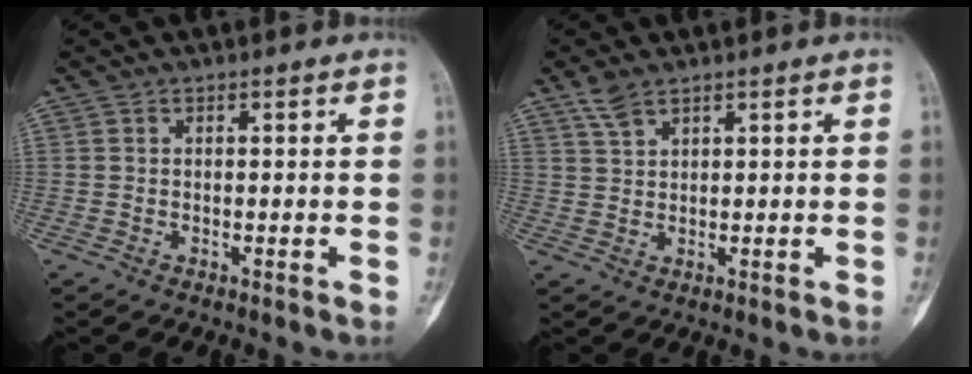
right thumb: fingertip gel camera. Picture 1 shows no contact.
{"total": 3.5, "force": [2.5, 1.4, 1.9], "torque": [-0.039, -0.001, 0.057]}